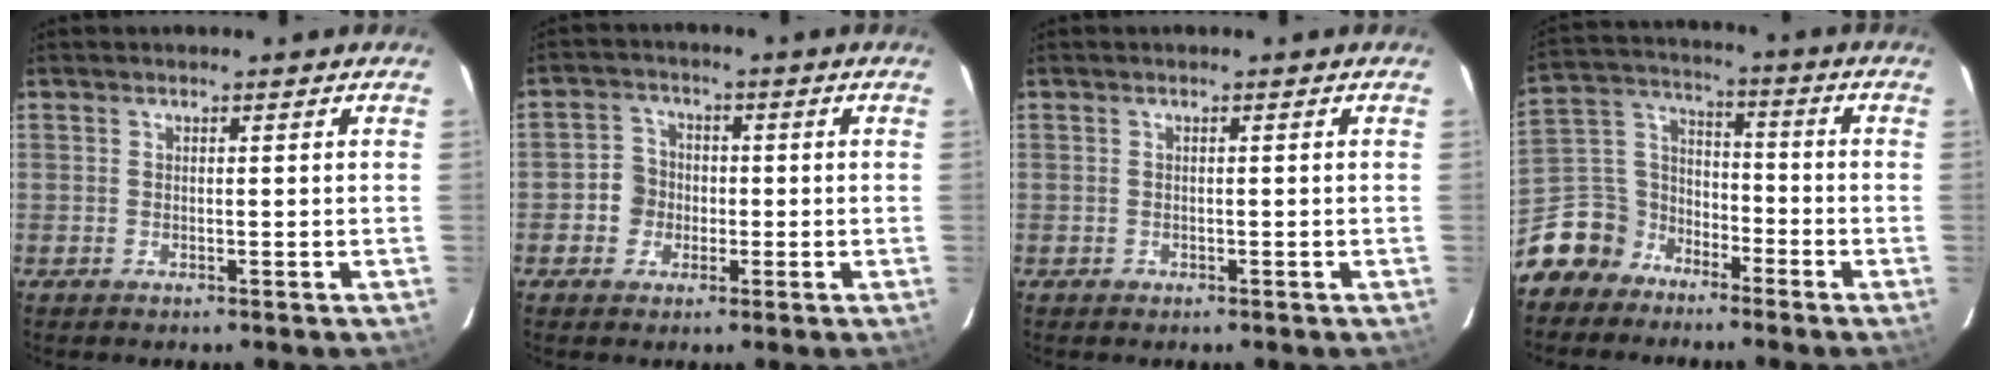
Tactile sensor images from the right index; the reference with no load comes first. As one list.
[{"total": 5.0, "force": [-1.2, 4.7, 1.0], "torque": [-0.017, 0.016, -0.020]}, {"total": 0.7, "force": [-0.4, 0.6, 0.0], "torque": [0.003, 0.002, -0.005]}, {"total": 10.4, "force": [-7.4, 7.3, 0.7], "torque": [-0.043, 0.054, -0.146]}]